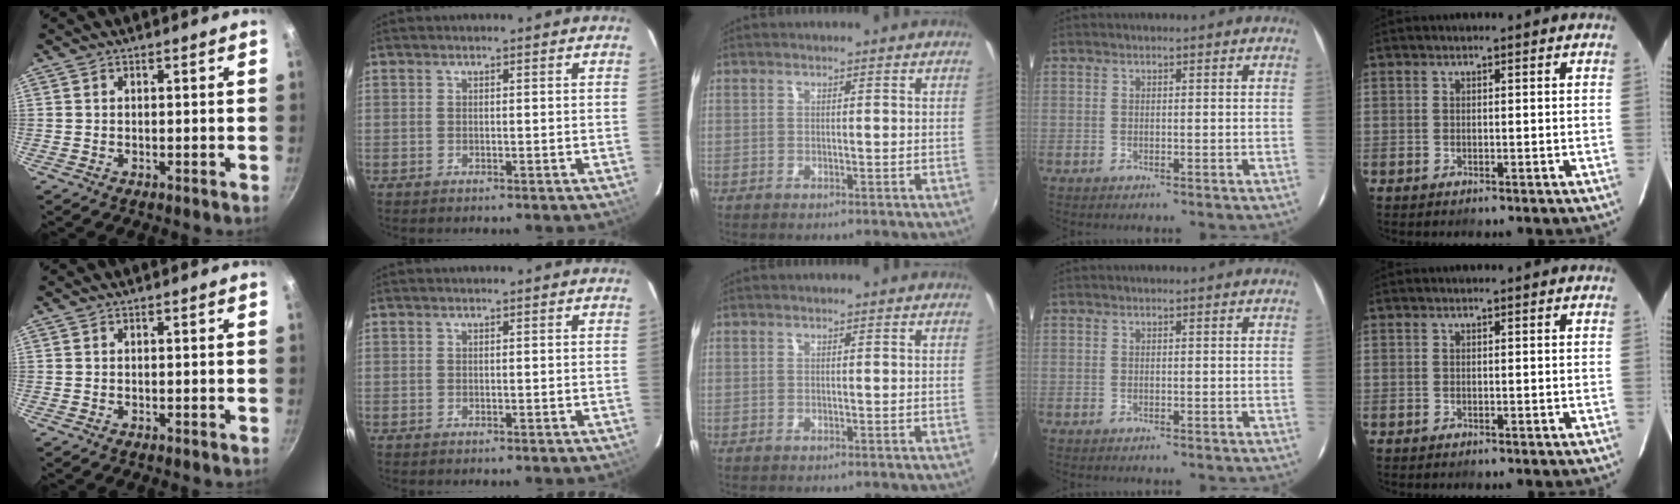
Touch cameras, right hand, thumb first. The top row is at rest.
{}